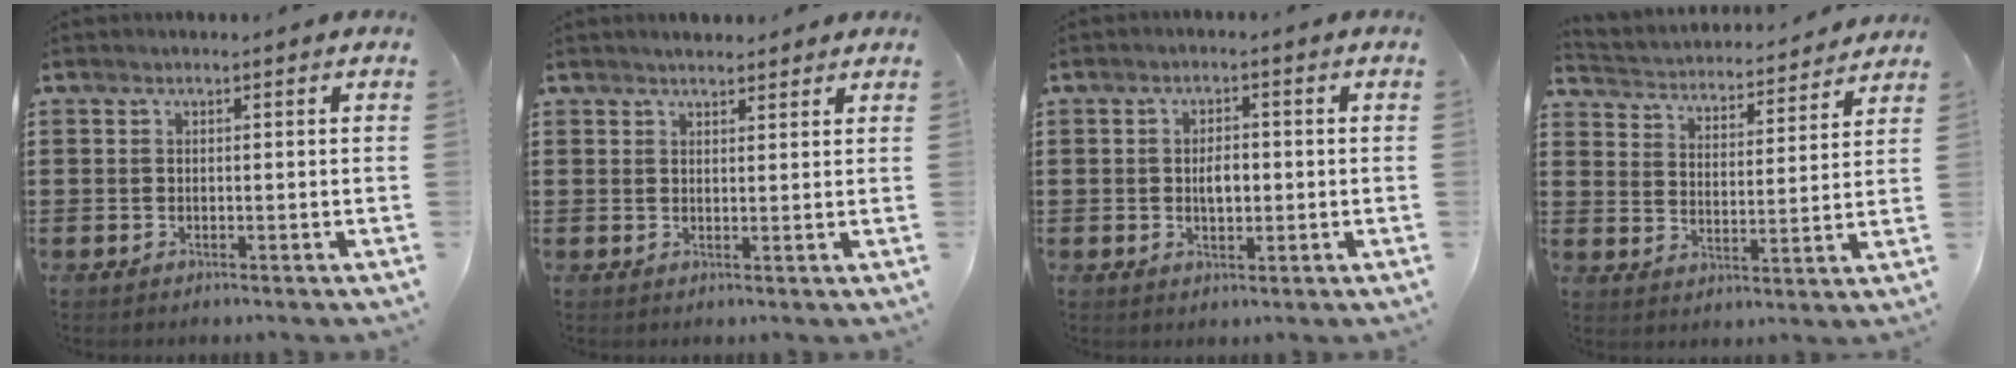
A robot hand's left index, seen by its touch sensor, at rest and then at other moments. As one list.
[{"total": 1.9, "force": [1.9, 0.4, 0.2], "torque": [-0.008, 0.004, 0.036]}, {"total": 3.0, "force": [-0.1, 1.5, 2.6], "torque": [-0.043, 0.000, -0.006]}, {"total": 3.3, "force": [3.2, 0.4, -0.1], "torque": [-0.021, -0.030, 0.048]}]